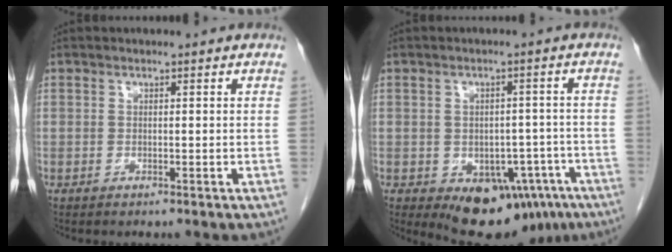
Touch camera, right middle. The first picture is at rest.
{"total": 12.4, "force": [-7.0, 7.0, 7.5], "torque": [-0.085, 0.007, -0.087]}